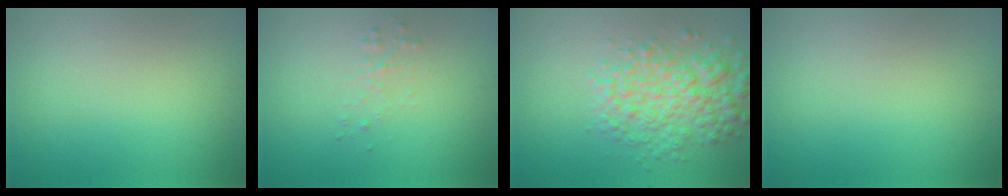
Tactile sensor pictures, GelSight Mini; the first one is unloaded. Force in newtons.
{"total": 0.9, "press": 0.9, "slide": 0.0}
{"total": 5.1, "press": 5.1, "slide": 0.2}
{"total": 0.0}